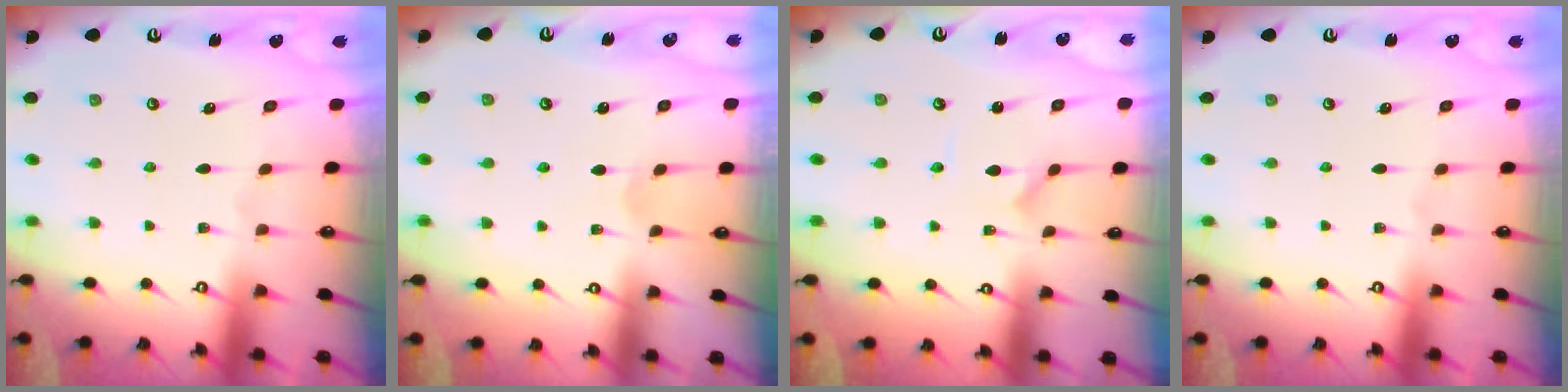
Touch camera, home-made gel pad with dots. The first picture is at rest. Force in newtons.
{"total": 2.0, "press": 2.0, "slide": 0.1}
{"total": 1.0, "press": 1.0, "slide": 0.2}
{"total": 0.0}